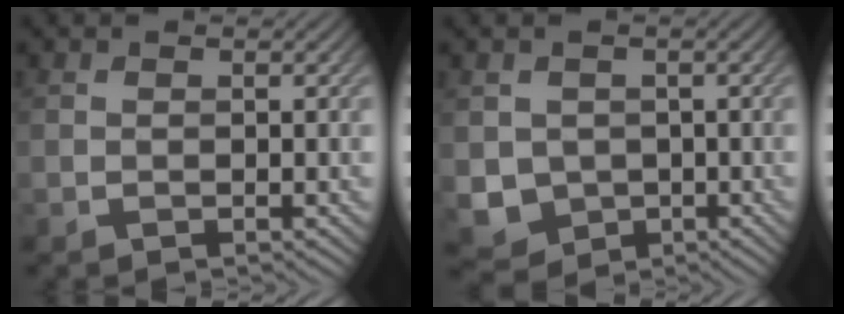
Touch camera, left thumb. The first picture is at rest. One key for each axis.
{"total": 4.4, "fx": -0.3, "fy": 4.0, "fz": 1.6, "tx": -0.055, "ty": -0.020, "tz": -0.010}